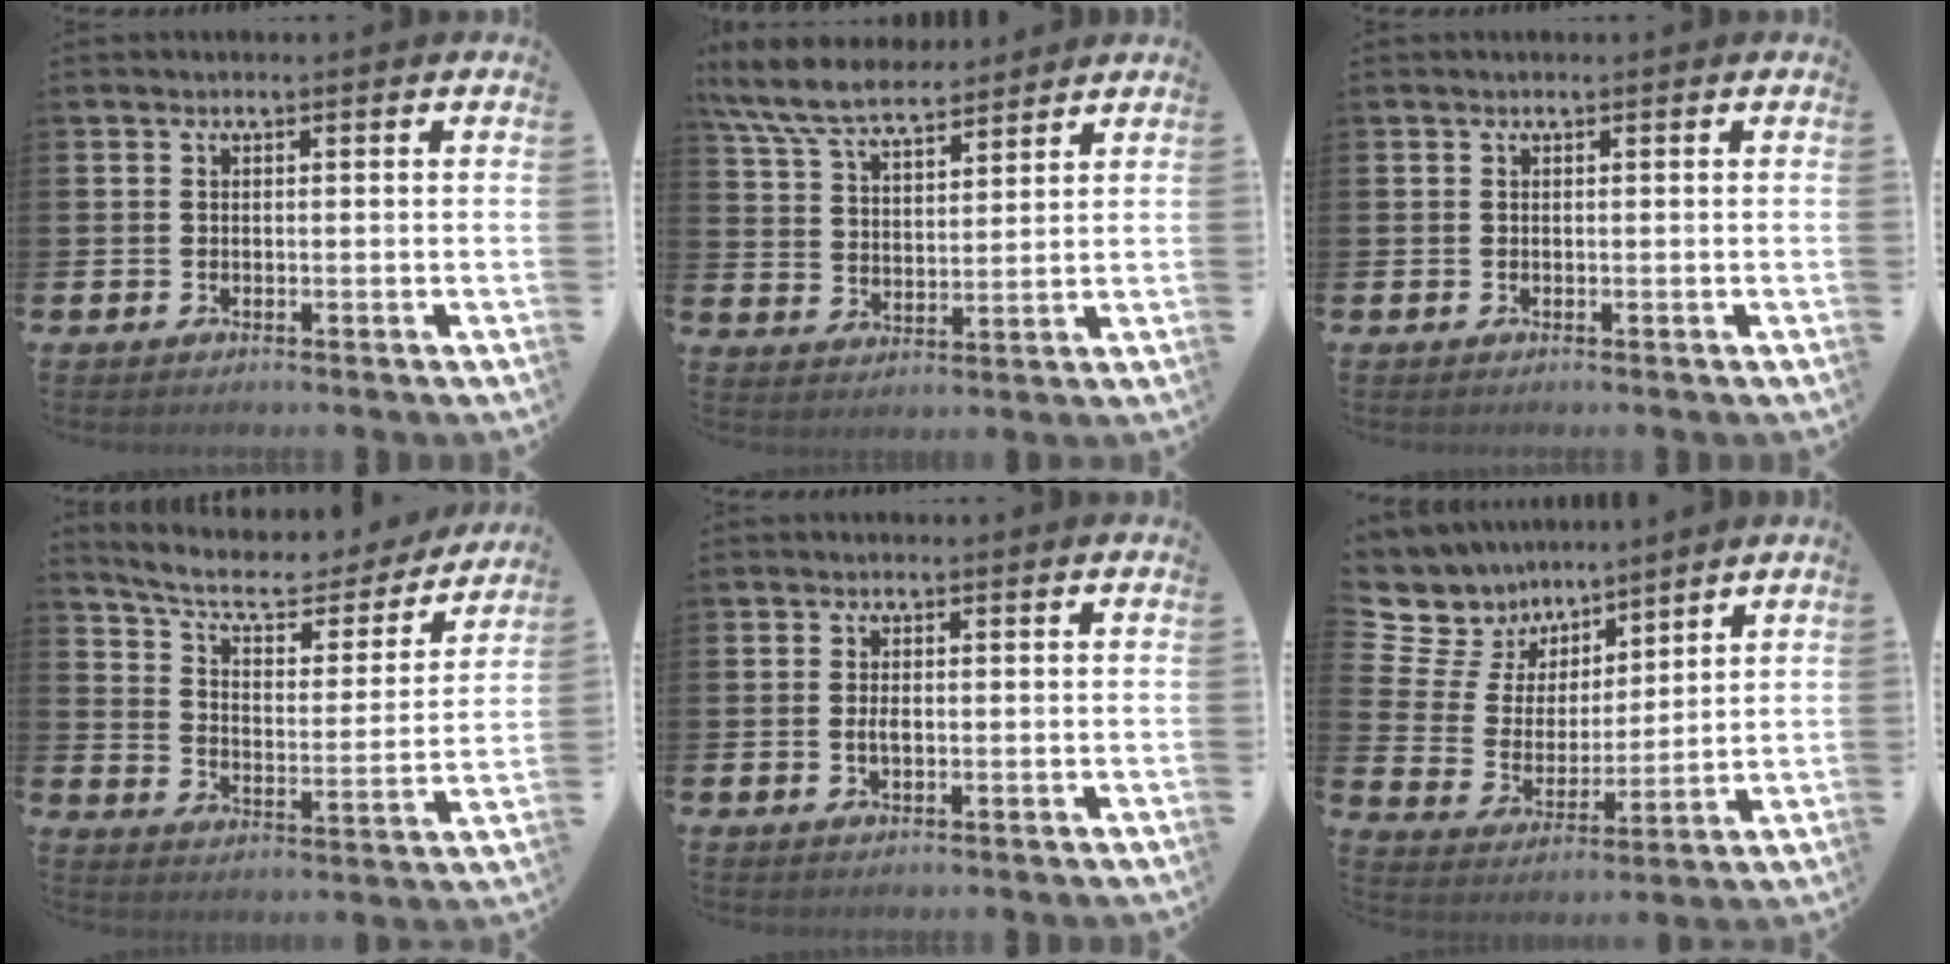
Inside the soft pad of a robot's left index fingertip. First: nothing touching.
{"total": 8.1, "force": [7.4, 1.9, 2.5], "torque": [-0.082, -0.028, 0.138]}
{"total": 0.0}
{"total": 8.4, "force": [7.3, 2.7, 3.3], "torque": [-0.089, -0.049, 0.120]}
{"total": 1.4, "force": [-0.1, 0.6, 1.2], "torque": [-0.024, 0.003, -0.003]}
{"total": 7.2, "force": [5.9, 4.2, 0.2], "torque": [-0.063, -0.044, 0.109]}